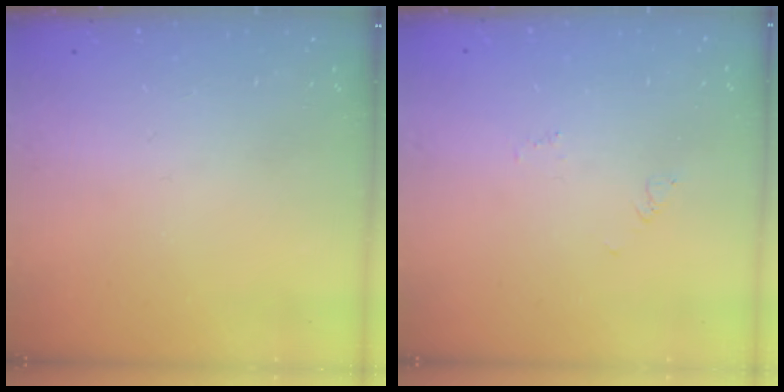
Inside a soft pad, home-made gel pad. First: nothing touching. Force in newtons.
{"total": 2.7, "press": 2.7, "slide": 0.2}